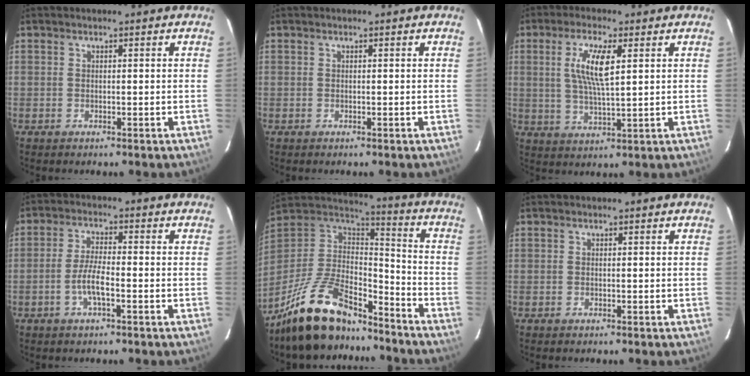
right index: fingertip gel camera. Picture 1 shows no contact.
{"total": 0.0}
{"total": 7.9, "force": [2.2, 1.6, 7.4], "torque": [-0.143, 0.000, 0.043]}
{"total": 4.9, "force": [-2.0, 1.0, 4.4], "torque": [-0.090, 0.000, -0.038]}
{"total": 22.5, "force": [-17.0, 8.6, 11.9], "torque": [-0.252, -0.006, -0.286]}
{"total": 0.0}